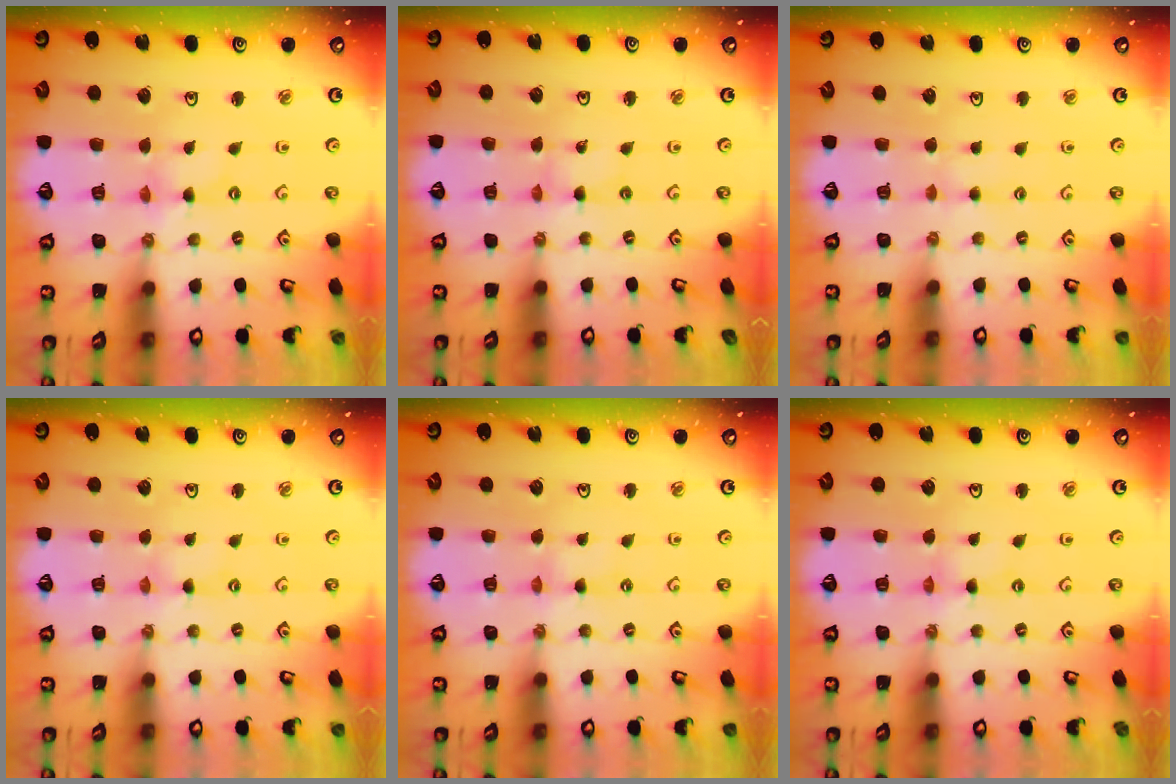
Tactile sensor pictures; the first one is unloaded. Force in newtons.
{"total": 1.1, "press": 1.1, "slide": 0.1}
{"total": 2.0, "press": 2.0, "slide": 0.3}
{"total": 0.0}
{"total": 1.1, "press": 1.1, "slide": 0.2}
{"total": 0.0}